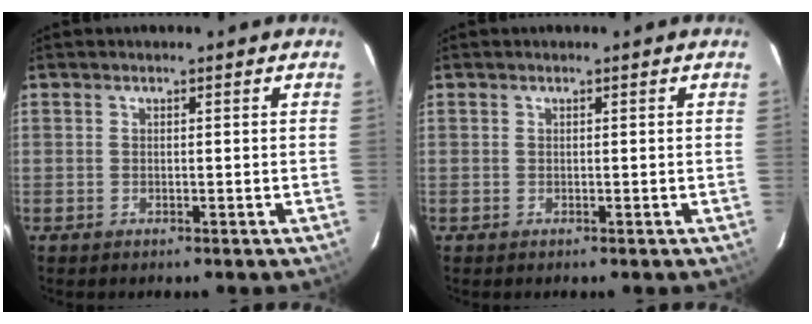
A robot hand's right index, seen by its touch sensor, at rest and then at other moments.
{"total": 0.0}